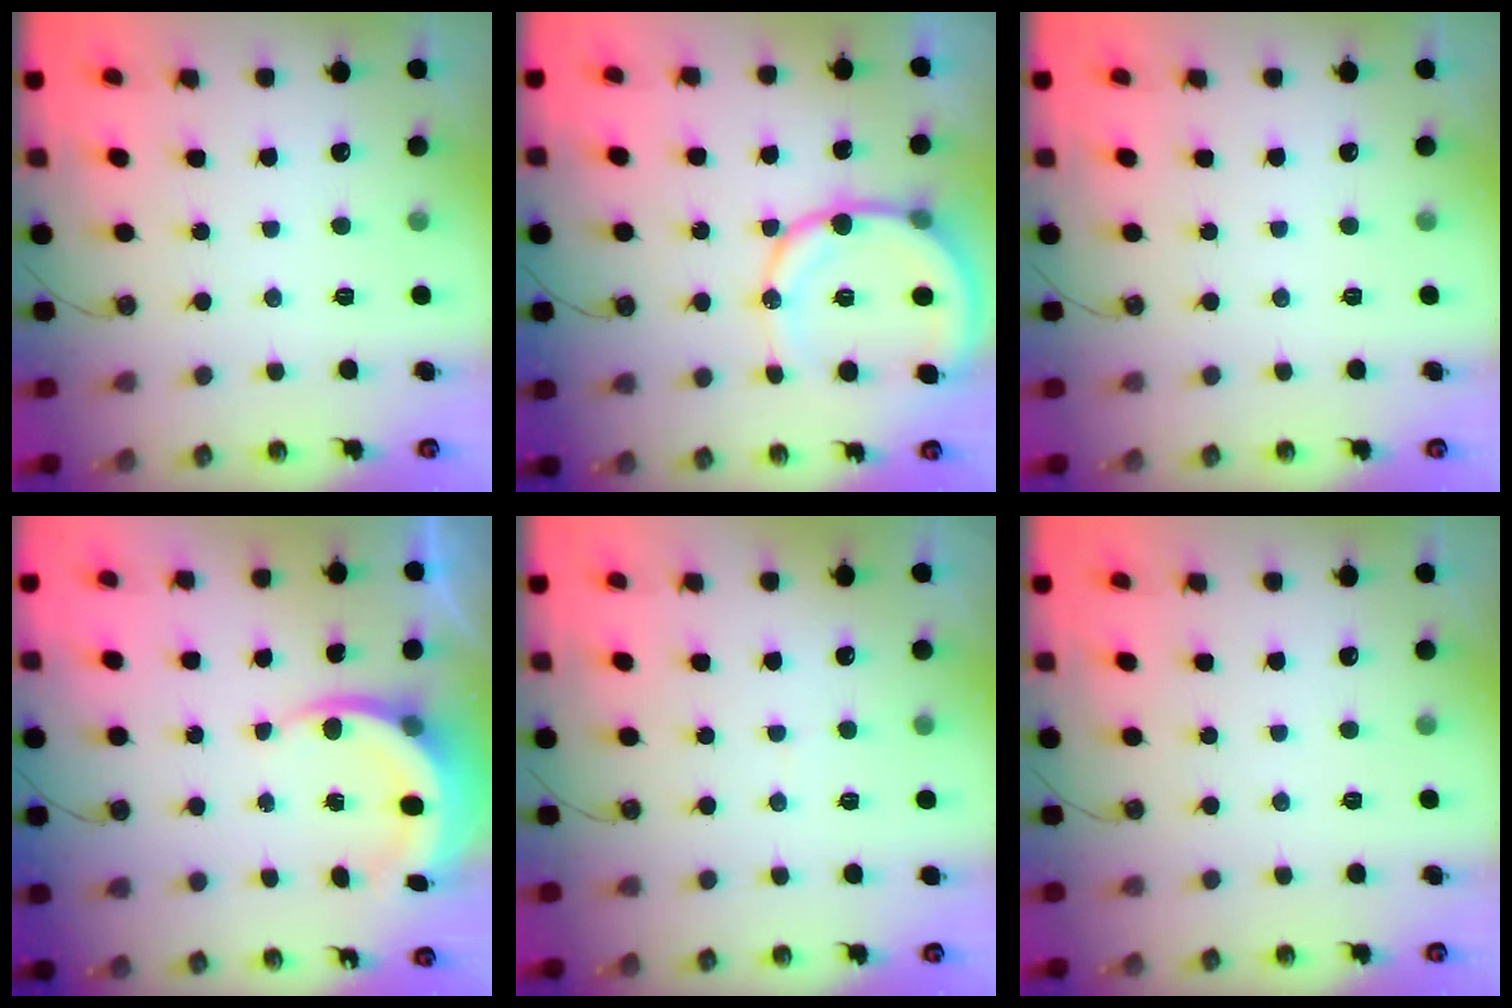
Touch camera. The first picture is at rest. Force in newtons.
{"total": 13.9, "press": 13.6, "slide": 2.8}
{"total": 0.0}
{"total": 6.5, "press": 6.4, "slide": 1.3}
{"total": 2.2, "press": 2.1, "slide": 0.8}
{"total": 0.0}